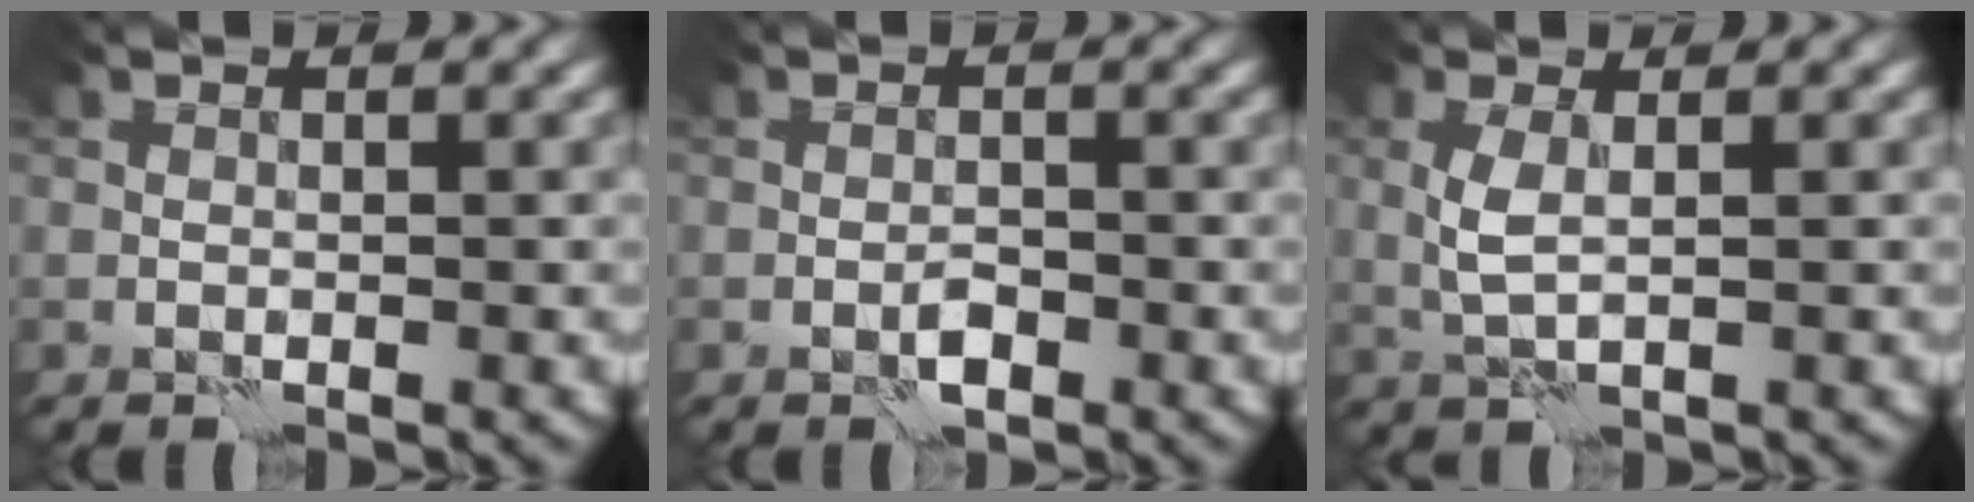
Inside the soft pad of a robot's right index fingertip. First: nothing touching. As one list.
[{"total": 1.1, "force": [-0.7, 0.4, 0.8], "torque": [-0.010, 0.003, -0.013]}, {"total": 1.9, "force": [0.6, 0.5, 1.7], "torque": [-0.047, 0.000, 0.011]}]